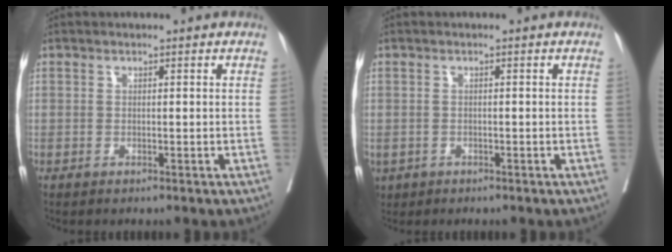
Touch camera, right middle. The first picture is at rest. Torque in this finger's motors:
{"motor_torque": [1.46, -0.68, 1.06, 0.21]}